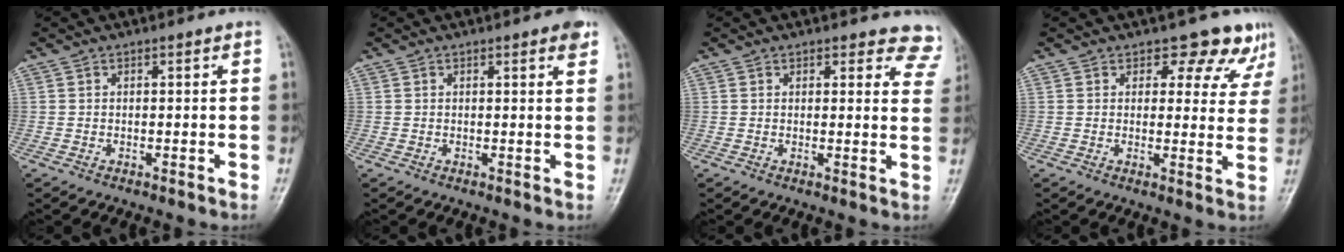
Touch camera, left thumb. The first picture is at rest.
{"total": 2.3, "force": [1.4, 0.6, 1.7], "torque": [-0.018, -0.004, 0.012]}
{"total": 7.3, "force": [6.7, 2.9, 0.9], "torque": [0.047, -0.029, 0.044]}
{"total": 7.9, "force": [6.5, 4.1, 2.0], "torque": [0.022, -0.035, 0.059]}